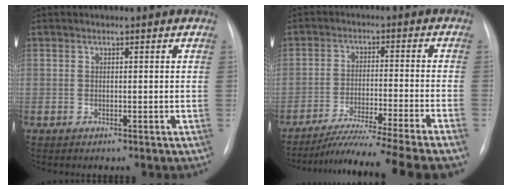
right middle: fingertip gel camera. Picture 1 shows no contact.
{"total": 16.7, "force": [-14.0, -1.6, 9.1], "torque": [-0.128, -0.034, -0.214]}